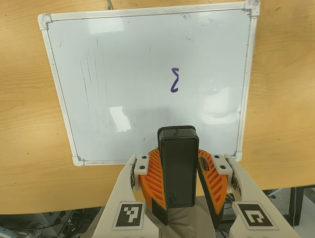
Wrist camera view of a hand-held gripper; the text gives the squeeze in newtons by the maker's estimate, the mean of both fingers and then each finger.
{"total": 8.6, "left": 9.0, "right": 8.1}